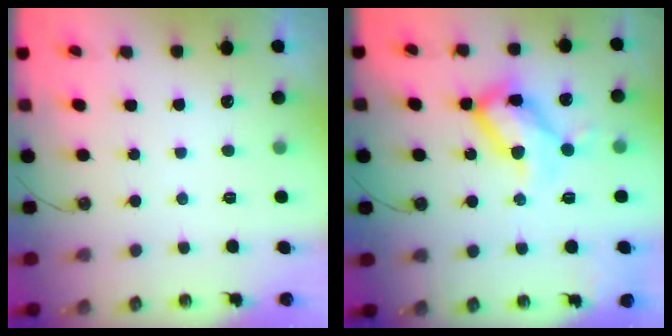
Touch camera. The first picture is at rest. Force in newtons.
{"total": 19.9, "press": 19.9, "slide": 1.7}